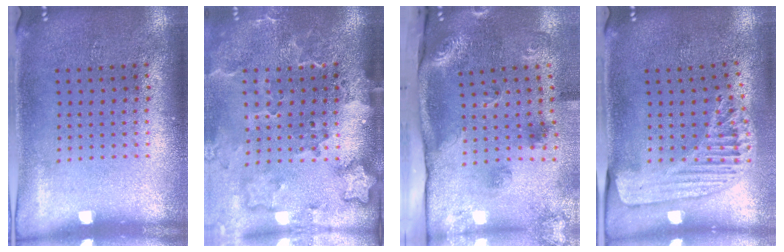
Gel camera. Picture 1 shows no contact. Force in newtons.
{"total": 3.1, "press": 2.4, "slide": 2.0}
{"total": 2.8, "press": 1.9, "slide": 2.1}
{"total": 1.5, "press": 1.5, "slide": 0.2}